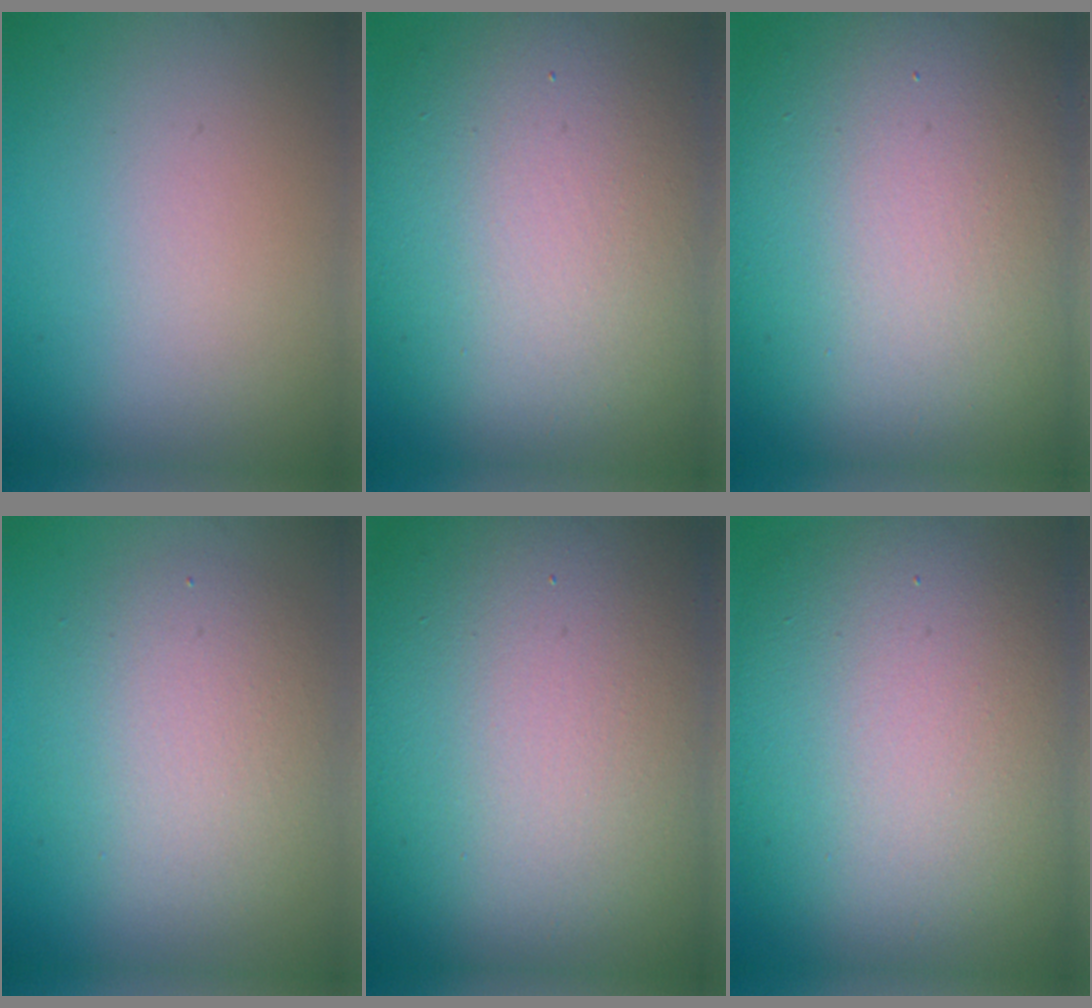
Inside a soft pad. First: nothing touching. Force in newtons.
{"total": 14.2, "press": 14.2, "slide": 1.0}
{"total": 17.9, "press": 17.8, "slide": 1.2}
{"total": 4.4, "press": 4.4, "slide": 0.3}
{"total": 20.6, "press": 20.6, "slide": 0.9}
{"total": 14.9, "press": 14.9, "slide": 0.8}